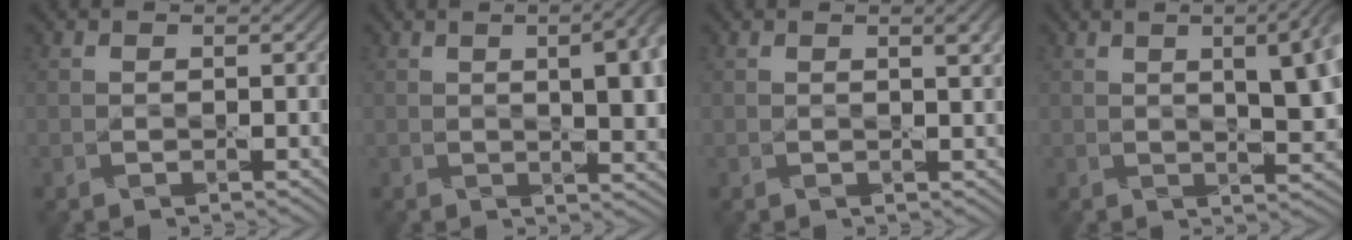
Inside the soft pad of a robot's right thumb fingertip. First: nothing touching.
{"total": 9.5, "force": [1.5, 3.5, 8.7], "torque": [-0.090, 0.015, 0.014]}
{"total": 2.0, "force": [0.9, 0.4, 1.7], "torque": [-0.022, 0.002, 0.015]}
{"total": 9.0, "force": [2.2, 3.2, 8.1], "torque": [-0.095, 0.016, 0.026]}